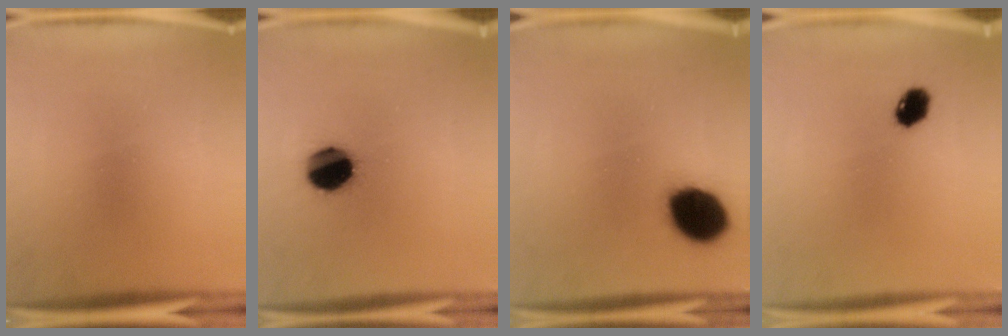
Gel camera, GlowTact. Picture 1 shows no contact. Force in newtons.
{"total": 11.5}
{"total": 14.3}
{"total": 4.3}